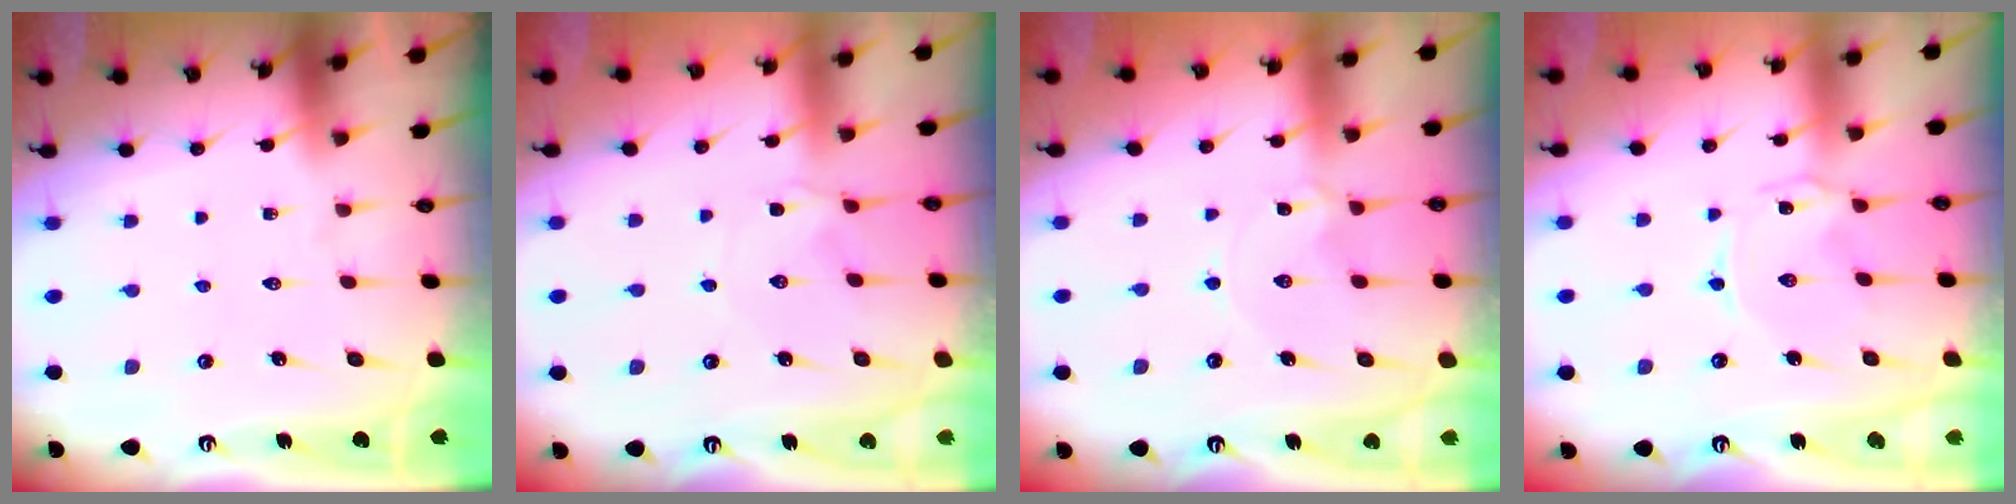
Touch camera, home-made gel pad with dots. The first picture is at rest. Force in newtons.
{"total": 1.2, "press": 1.1, "slide": 0.2}
{"total": 0.8, "press": 0.8, "slide": 0.0}
{"total": 1.5, "press": 1.5, "slide": 0.3}